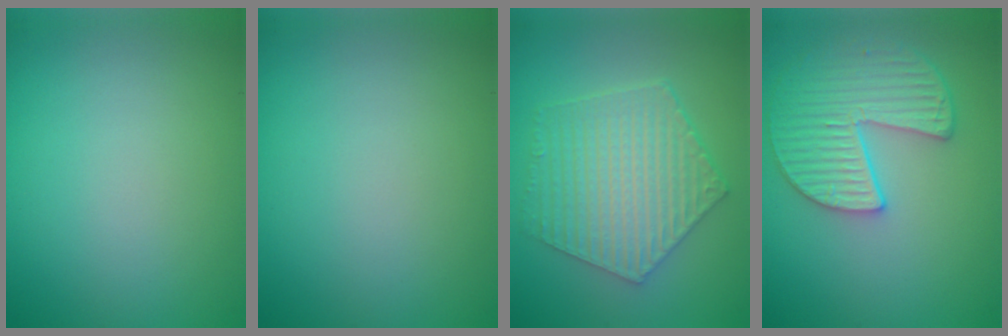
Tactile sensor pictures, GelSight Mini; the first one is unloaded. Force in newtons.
{"total": 0.0}
{"total": 6.2, "press": 4.8, "slide": 4.0}
{"total": 4.9, "press": 4.7, "slide": 1.6}